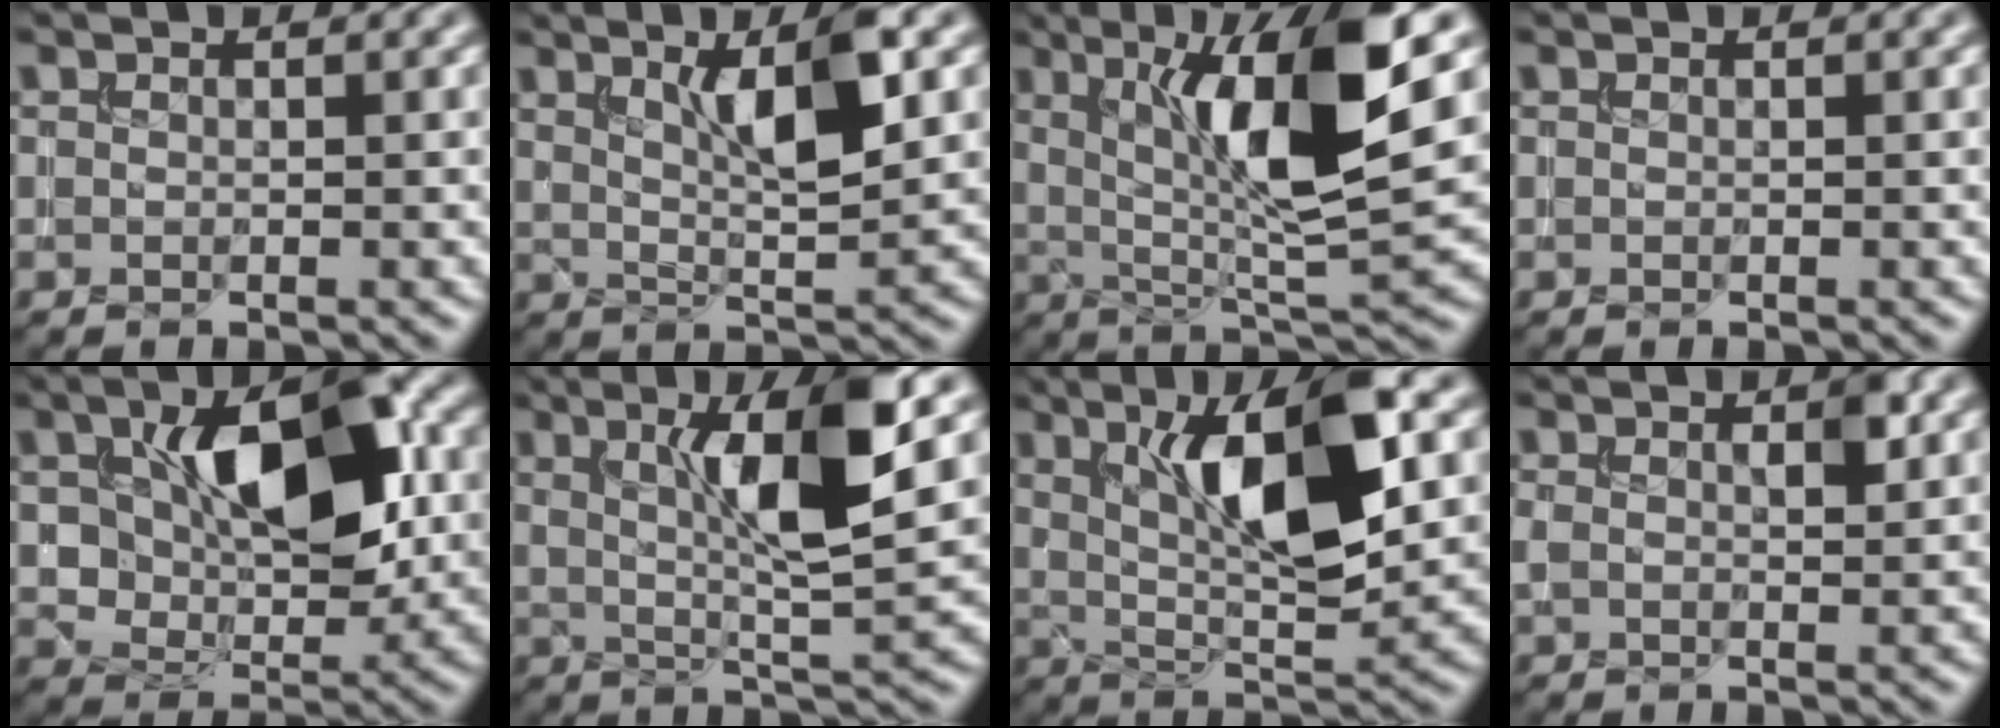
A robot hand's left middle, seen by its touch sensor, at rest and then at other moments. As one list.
[{"total": 5.6, "force": [2.2, 1.1, 5.1], "torque": [-0.086, -0.002, 0.039]}, {"total": 10.2, "force": [2.8, 2.1, 9.6], "torque": [-0.153, -0.008, 0.054]}, {"total": 0.0}, {"total": 9.8, "force": [2.0, 5.6, 7.8], "torque": [-0.131, 0.005, 0.036]}, {"total": 8.2, "force": [2.3, 1.4, 7.8], "torque": [-0.124, 0.002, 0.039]}, {"total": 9.3, "force": [2.7, 2.6, 8.5], "torque": [-0.139, -0.001, 0.048]}, {"total": 2.4, "force": [0.7, 1.0, 2.1], "torque": [-0.037, 0.003, 0.010]}]